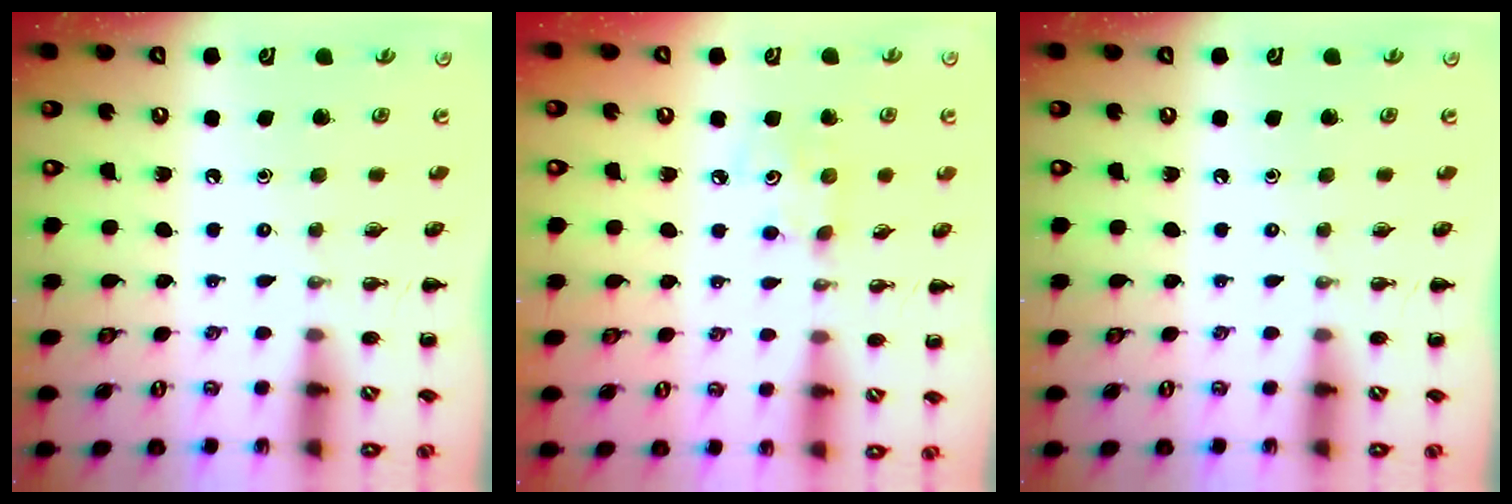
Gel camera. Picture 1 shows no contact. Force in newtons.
{"total": 5.0, "press": 4.9, "slide": 1.1}
{"total": 0.0}